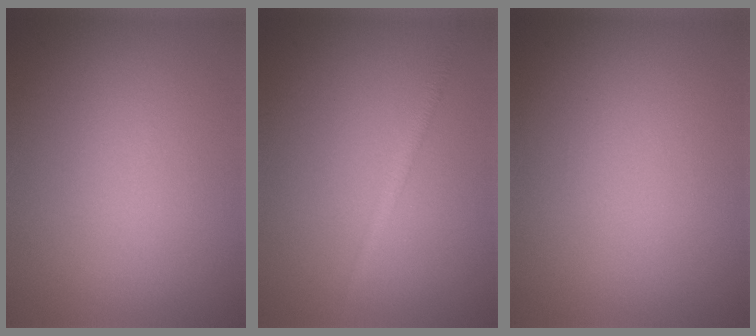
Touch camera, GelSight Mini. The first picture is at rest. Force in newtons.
{"total": 1.4, "press": 1.4, "slide": 0.0}
{"total": 0.0}